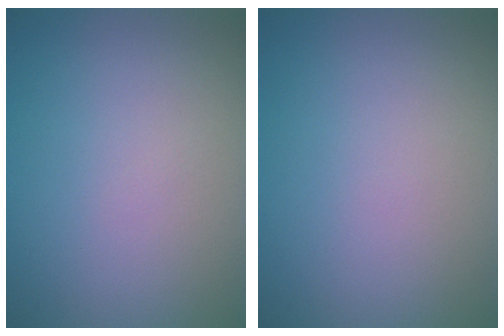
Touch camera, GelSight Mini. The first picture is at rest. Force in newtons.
{"total": 0.0}